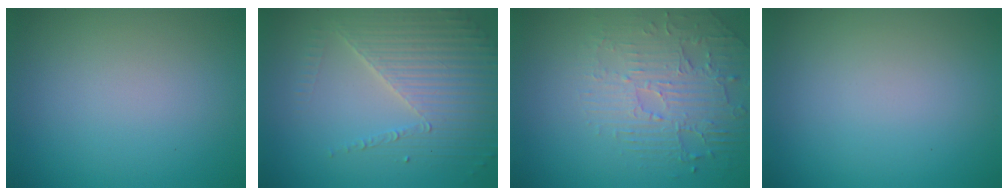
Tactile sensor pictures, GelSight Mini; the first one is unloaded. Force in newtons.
{"total": 4.5, "press": 3.9, "slide": 2.2}
{"total": 2.8, "press": 2.5, "slide": 1.4}
{"total": 0.0}